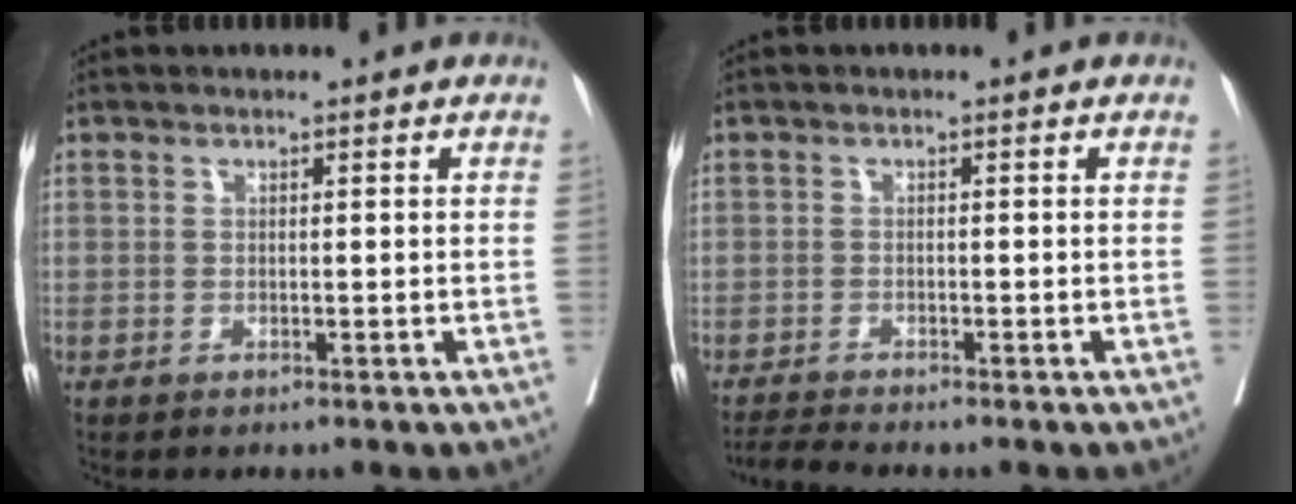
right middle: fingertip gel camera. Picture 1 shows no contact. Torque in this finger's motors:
{"motor_torque": [-0.01, 0.00, -0.01, 0.01]}